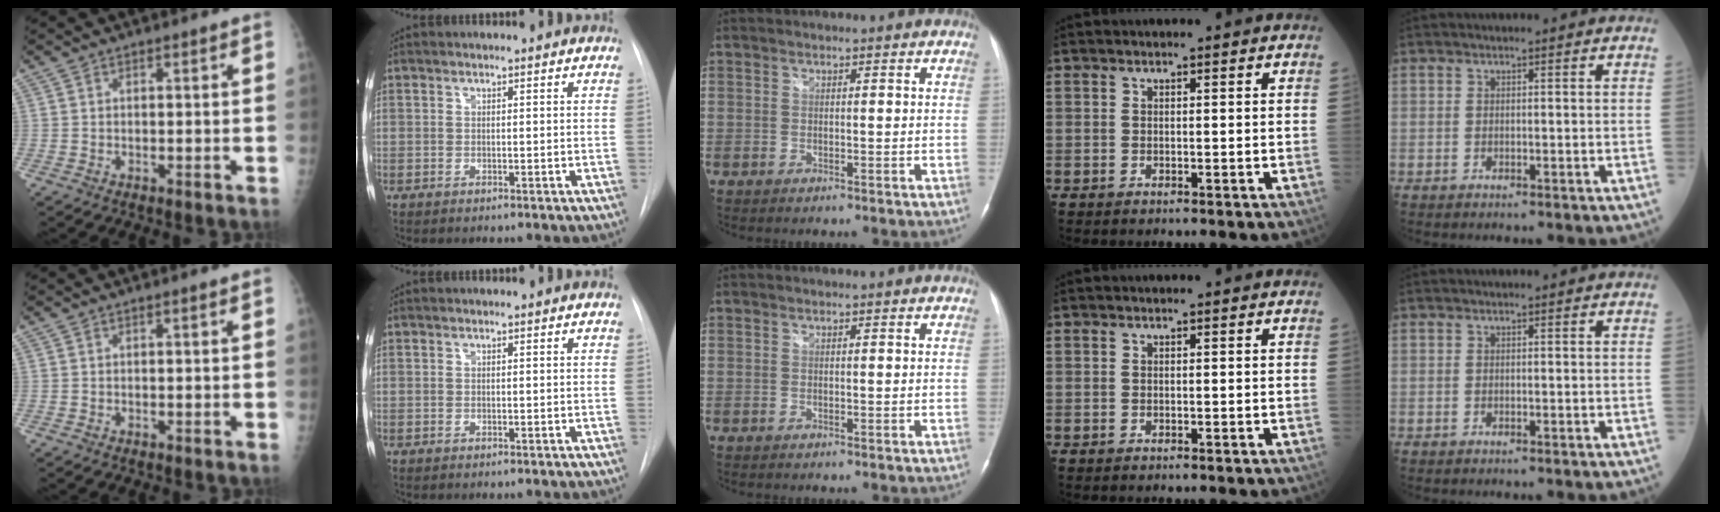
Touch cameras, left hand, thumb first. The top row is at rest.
{}